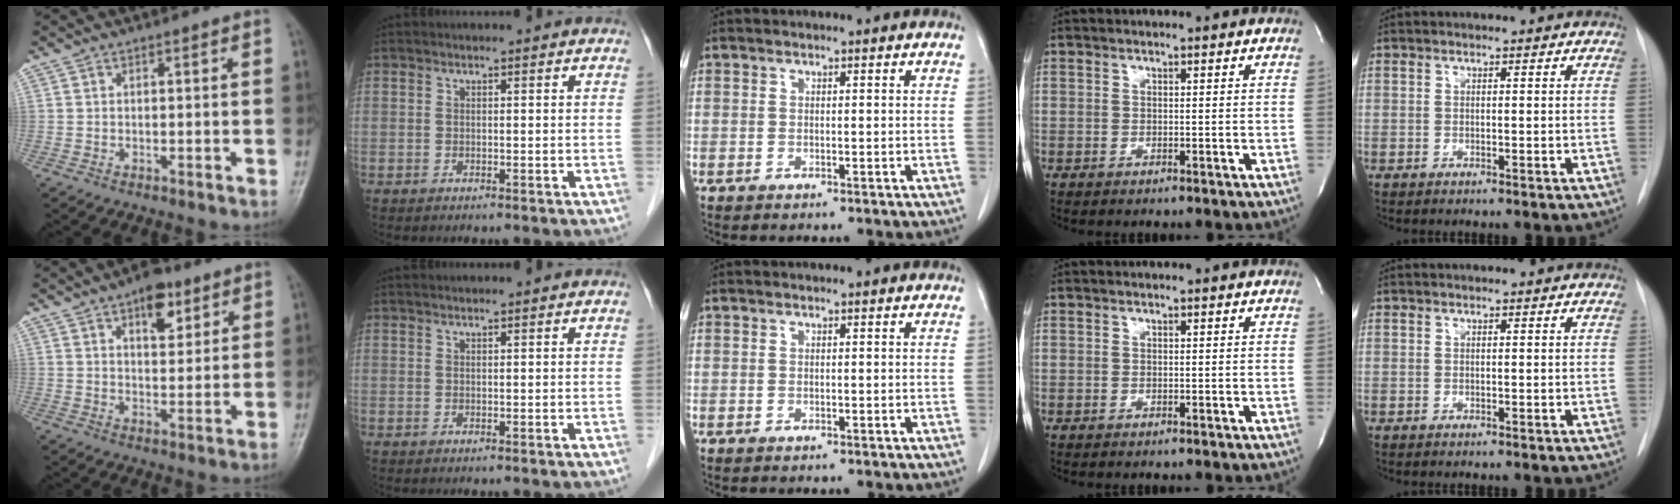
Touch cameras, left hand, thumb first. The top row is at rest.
{"thumb": {"total": 7.8, "force": [4.4, 3.8, 5.3], "torque": [-0.051, -0.020, 0.061]}, "index": {"total": 1.2, "force": [1.1, -0.1, 0.5], "torque": [-0.008, 0.015, 0.023]}}